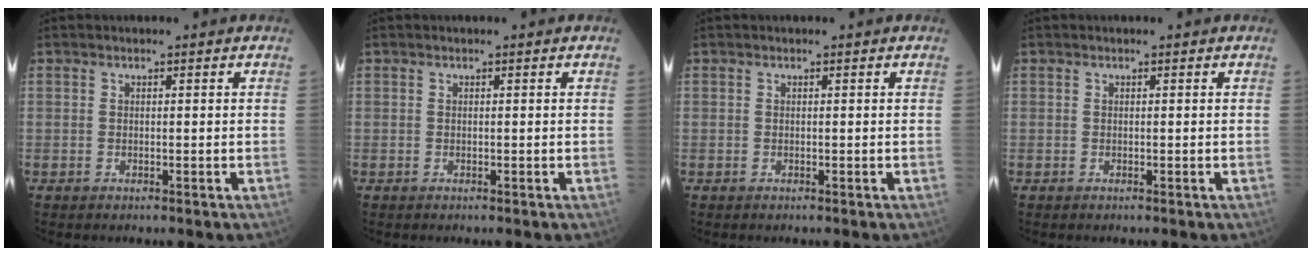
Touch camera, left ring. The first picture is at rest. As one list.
[{"total": 0.0}, {"total": 0.0}, {"total": 0.0}]